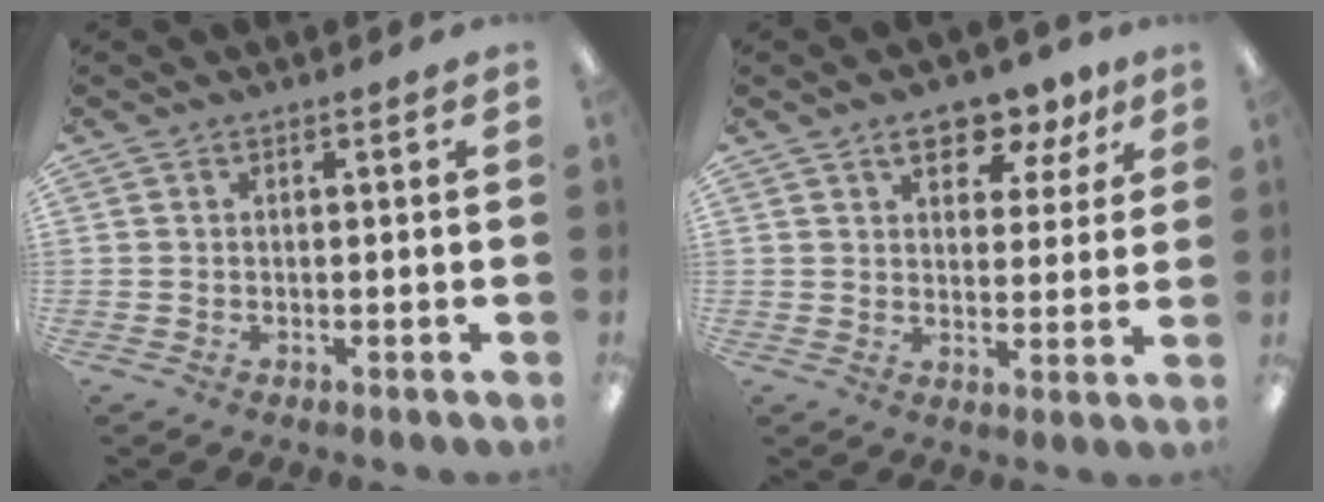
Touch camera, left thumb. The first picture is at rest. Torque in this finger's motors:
{"motor_torque": [1.19, 0.87, 0.71, -0.99, 0.08]}